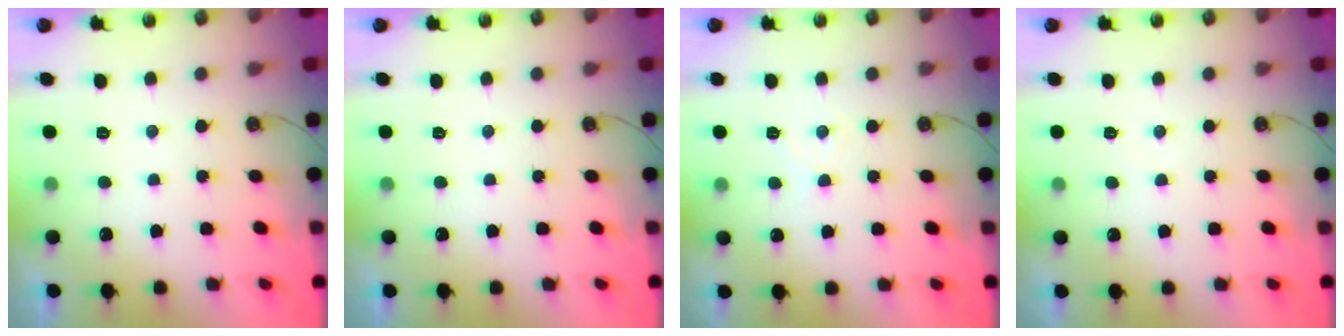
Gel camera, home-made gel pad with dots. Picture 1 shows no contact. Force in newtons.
{"total": 0.0}
{"total": 3.1, "press": 3.0, "slide": 0.6}
{"total": 2.5, "press": 2.5, "slide": 0.4}